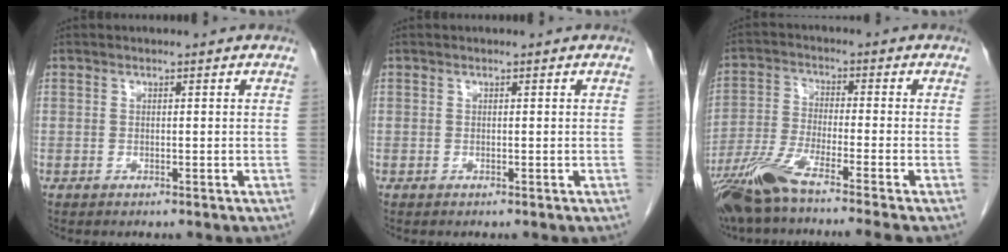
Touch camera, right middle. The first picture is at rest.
{"total": 0.0}
{"total": 10.6, "force": [-8.1, -1.0, 6.7], "torque": [-0.130, -0.033, -0.146]}